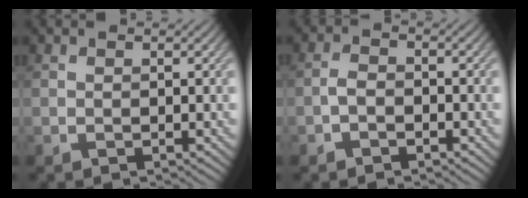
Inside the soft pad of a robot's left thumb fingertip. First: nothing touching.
{"total": 1.8, "force": [-1.2, 1.0, 1.0], "torque": [-0.019, 0.005, -0.028]}